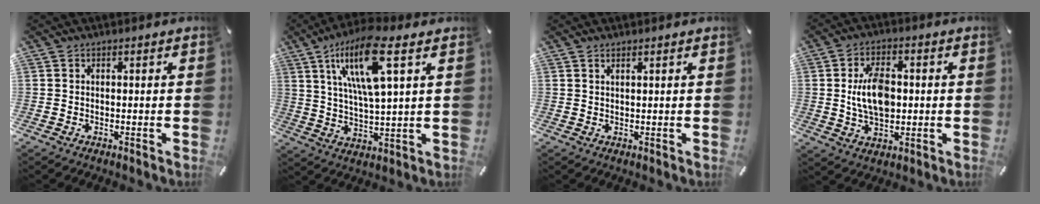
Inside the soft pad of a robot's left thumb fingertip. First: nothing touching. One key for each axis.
{"total": 15.4, "fx": 7.2, "fy": 3.8, "fz": 13.1, "tx": -0.266, "ty": -0.012, "tz": 0.113}
{"total": 0.9, "fx": 0.7, "fy": 0.0, "fz": 0.6, "tx": -0.012, "ty": -0.001, "tz": 0.012}
{"total": 9.5, "fx": 0.6, "fy": 6.2, "fz": 7.2, "tx": -0.140, "ty": 0.005, "tz": 0.007}